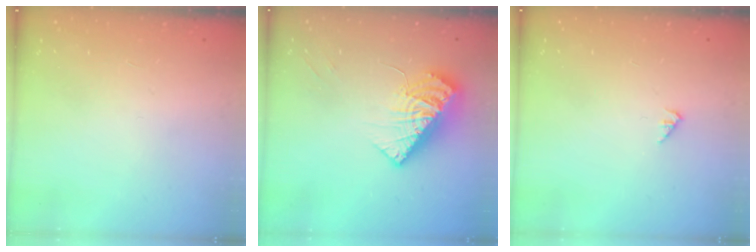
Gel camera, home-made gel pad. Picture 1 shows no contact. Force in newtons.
{"total": 13.5, "press": 13.3, "slide": 2.2}
{"total": 1.7, "press": 1.7, "slide": 0.3}